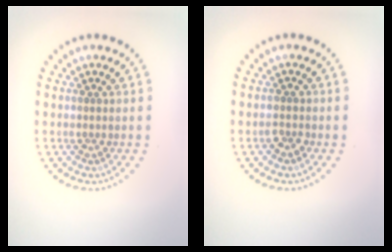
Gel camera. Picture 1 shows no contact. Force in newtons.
{"total": 1.2, "press": 1.2, "slide": 0.1}